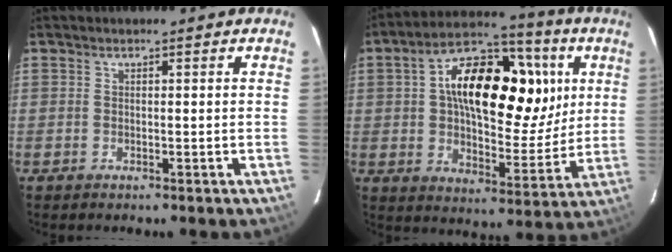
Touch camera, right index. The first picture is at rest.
{"total": 21.5, "force": [5.6, 11.4, 17.3], "torque": [-0.291, 0.034, 0.084]}